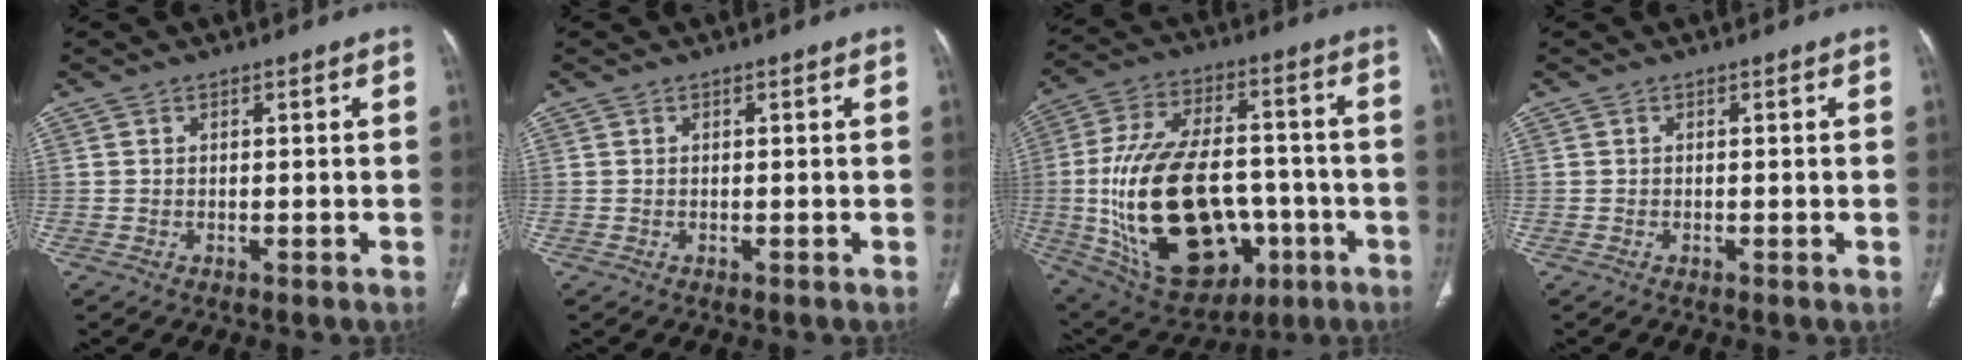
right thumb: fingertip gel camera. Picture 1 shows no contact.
{"total": 0.0}
{"total": 28.2, "force": [-4.3, 16.6, 22.4], "torque": [-0.440, 0.005, -0.034]}
{"total": 0.0}